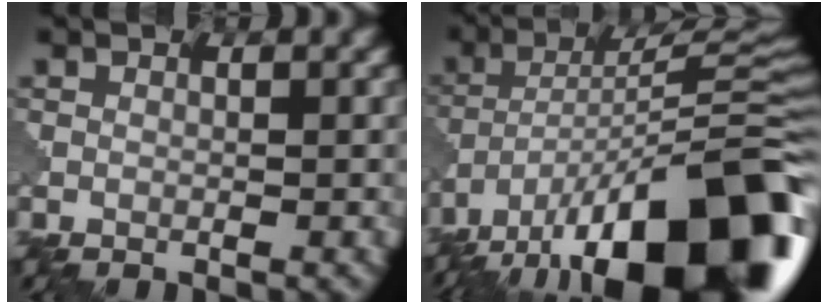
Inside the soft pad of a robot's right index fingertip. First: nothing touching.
{"total": 18.9, "force": [-11.3, 6.4, 13.7], "torque": [-0.181, 0.006, -0.191]}